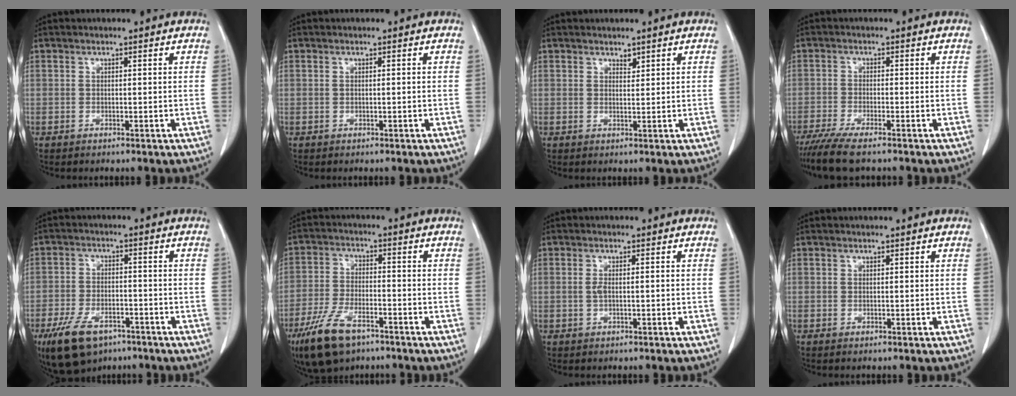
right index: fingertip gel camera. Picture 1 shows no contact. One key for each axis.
{"total": 0.7, "fx": 0.0, "fy": 0.3, "fz": 0.6, "tx": -0.023, "ty": 0.005, "tz": 0.002}
{"total": 1.6, "fx": 1.1, "fy": 0.9, "fz": 0.6, "tx": -0.010, "ty": 0.001, "tz": 0.022}
{"total": 6.8, "fx": -5.1, "fy": 1.5, "fz": 4.3, "tx": -0.082, "ty": -0.017, "tz": -0.085}
{"total": 11.5, "fx": -7.2, "fy": 5.8, "fz": 6.8, "tx": -0.137, "ty": -0.005, "tz": -0.118}
{"total": 11.4, "fx": -7.1, "fy": 4.7, "fz": 7.6, "tx": -0.161, "ty": -0.011, "tz": -0.126}
{"total": 2.3, "fx": -0.2, "fy": 0.9, "fz": 2.1, "tx": -0.053, "ty": 0.005, "tz": -0.002}
{"total": 0.0}